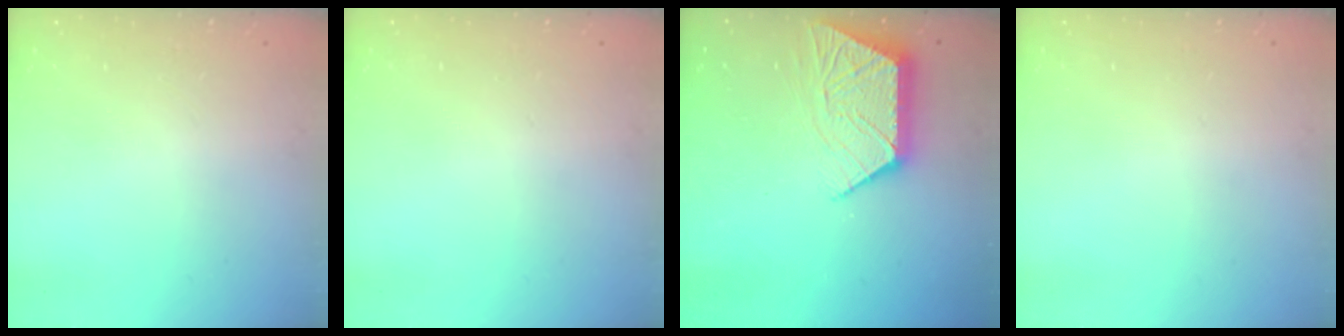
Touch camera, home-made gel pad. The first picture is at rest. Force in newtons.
{"total": 0.0}
{"total": 10.9, "press": 10.9, "slide": 0.7}
{"total": 0.0}